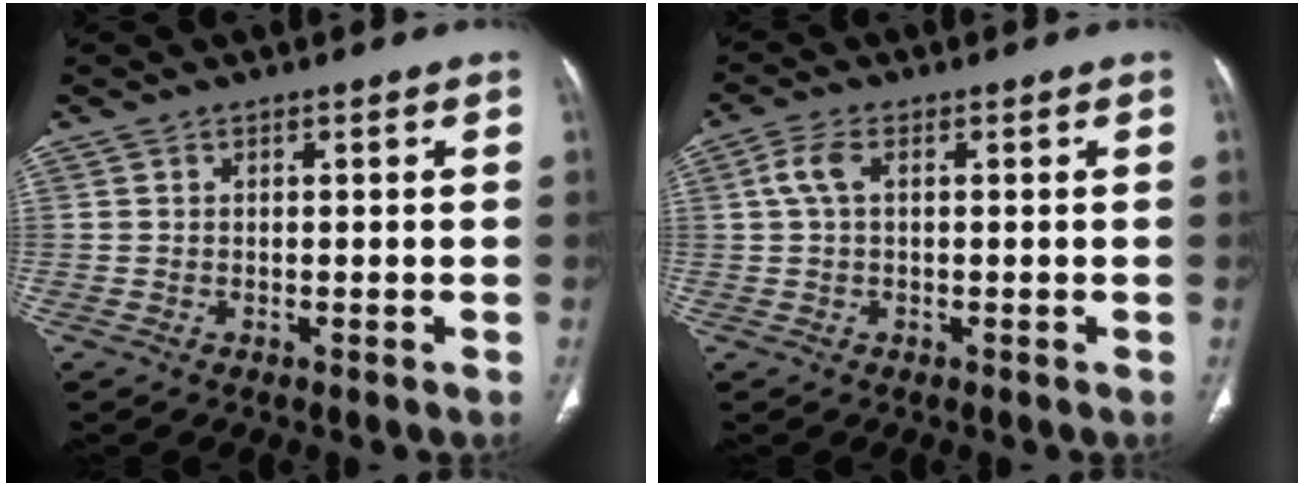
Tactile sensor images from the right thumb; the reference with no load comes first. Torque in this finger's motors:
{"motor_torque": [-0.02, 0.02, 0.36, -0.36, 0.00]}